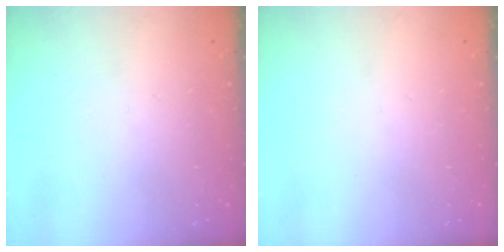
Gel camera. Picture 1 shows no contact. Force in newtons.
{"total": 0.0}